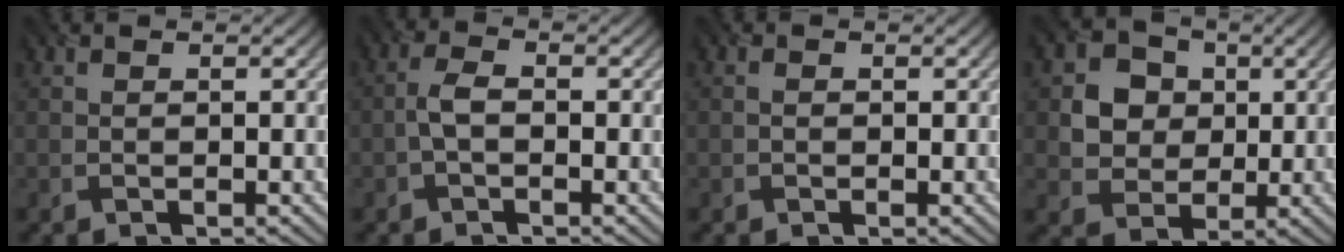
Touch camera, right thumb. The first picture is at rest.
{"total": 2.4, "force": [-0.6, 1.2, 2.0], "torque": [-0.047, 0.007, -0.017]}
{"total": 0.6, "force": [-0.1, 0.5, 0.4], "torque": [-0.007, -0.001, -0.001]}
{"total": 6.4, "force": [1.1, 5.7, 2.8], "torque": [-0.076, 0.003, 0.007]}